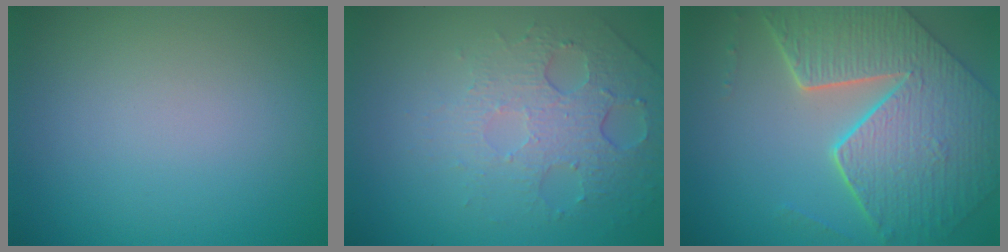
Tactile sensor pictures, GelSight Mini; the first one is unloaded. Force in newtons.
{"total": 5.2, "press": 3.3, "slide": 3.9}
{"total": 9.1, "press": 6.5, "slide": 6.3}